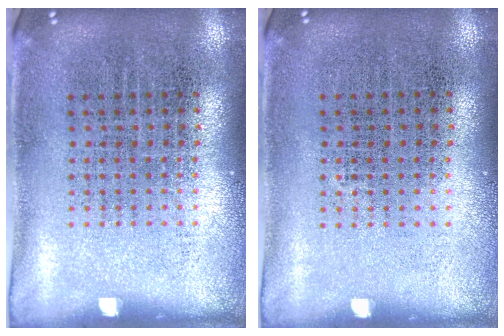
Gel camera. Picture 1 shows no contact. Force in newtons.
{"total": 0.0}